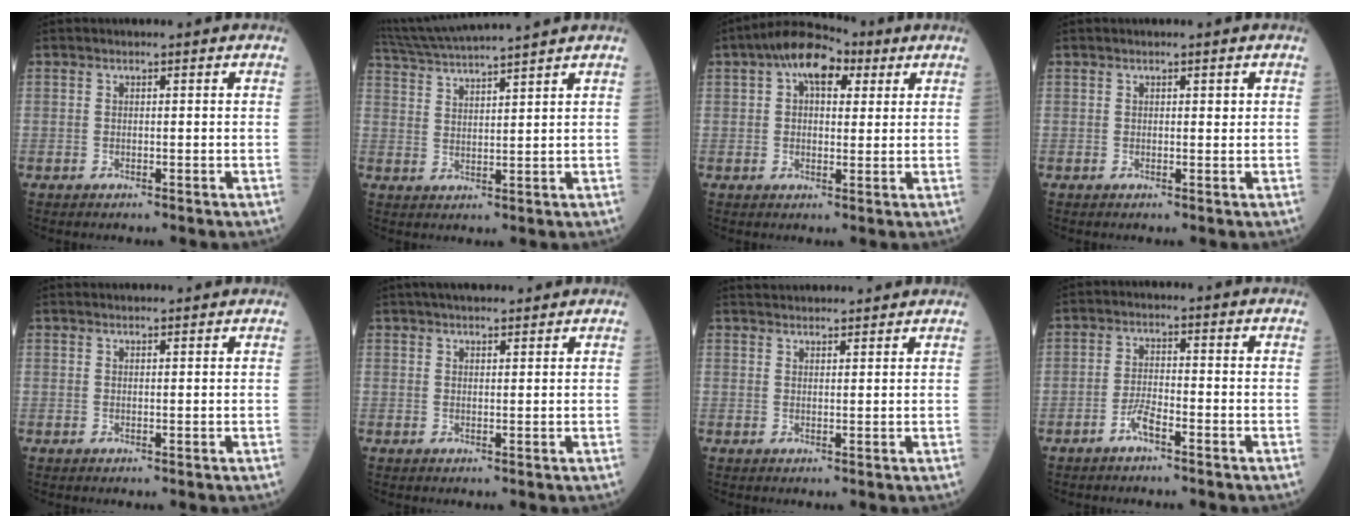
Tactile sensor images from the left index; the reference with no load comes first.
{"total": 11.8, "force": [10.7, -1.4, 4.8], "torque": [-0.097, 0.020, 0.176]}
{"total": 8.2, "force": [3.8, 4.1, 6.0], "torque": [-0.102, 0.039, 0.056]}
{"total": 0.6, "force": [0.2, 0.3, 0.5], "torque": [-0.004, 0.001, 0.002]}
{"total": 4.4, "force": [4.2, 0.4, 1.2], "torque": [-0.013, 0.025, 0.053]}
{"total": 7.4, "force": [6.5, 1.5, 3.4], "torque": [-0.048, 0.028, 0.097]}
{"total": 8.5, "force": [8.1, 1.0, 2.3], "torque": [-0.034, 0.031, 0.111]}
{"total": 2.8, "force": [-1.9, 0.3, 2.1], "torque": [-0.045, -0.001, -0.039]}